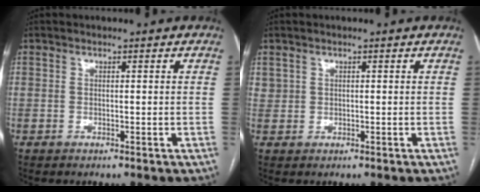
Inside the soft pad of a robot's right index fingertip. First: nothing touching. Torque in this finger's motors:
{"motor_torque": [0.76, 0.43, 0.17, 0.06]}